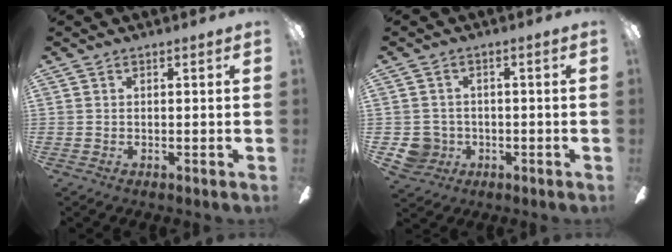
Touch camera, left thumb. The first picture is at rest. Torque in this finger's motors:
{"motor_torque": [-0.35, 0.35, 0.35, 0.03, -0.03]}